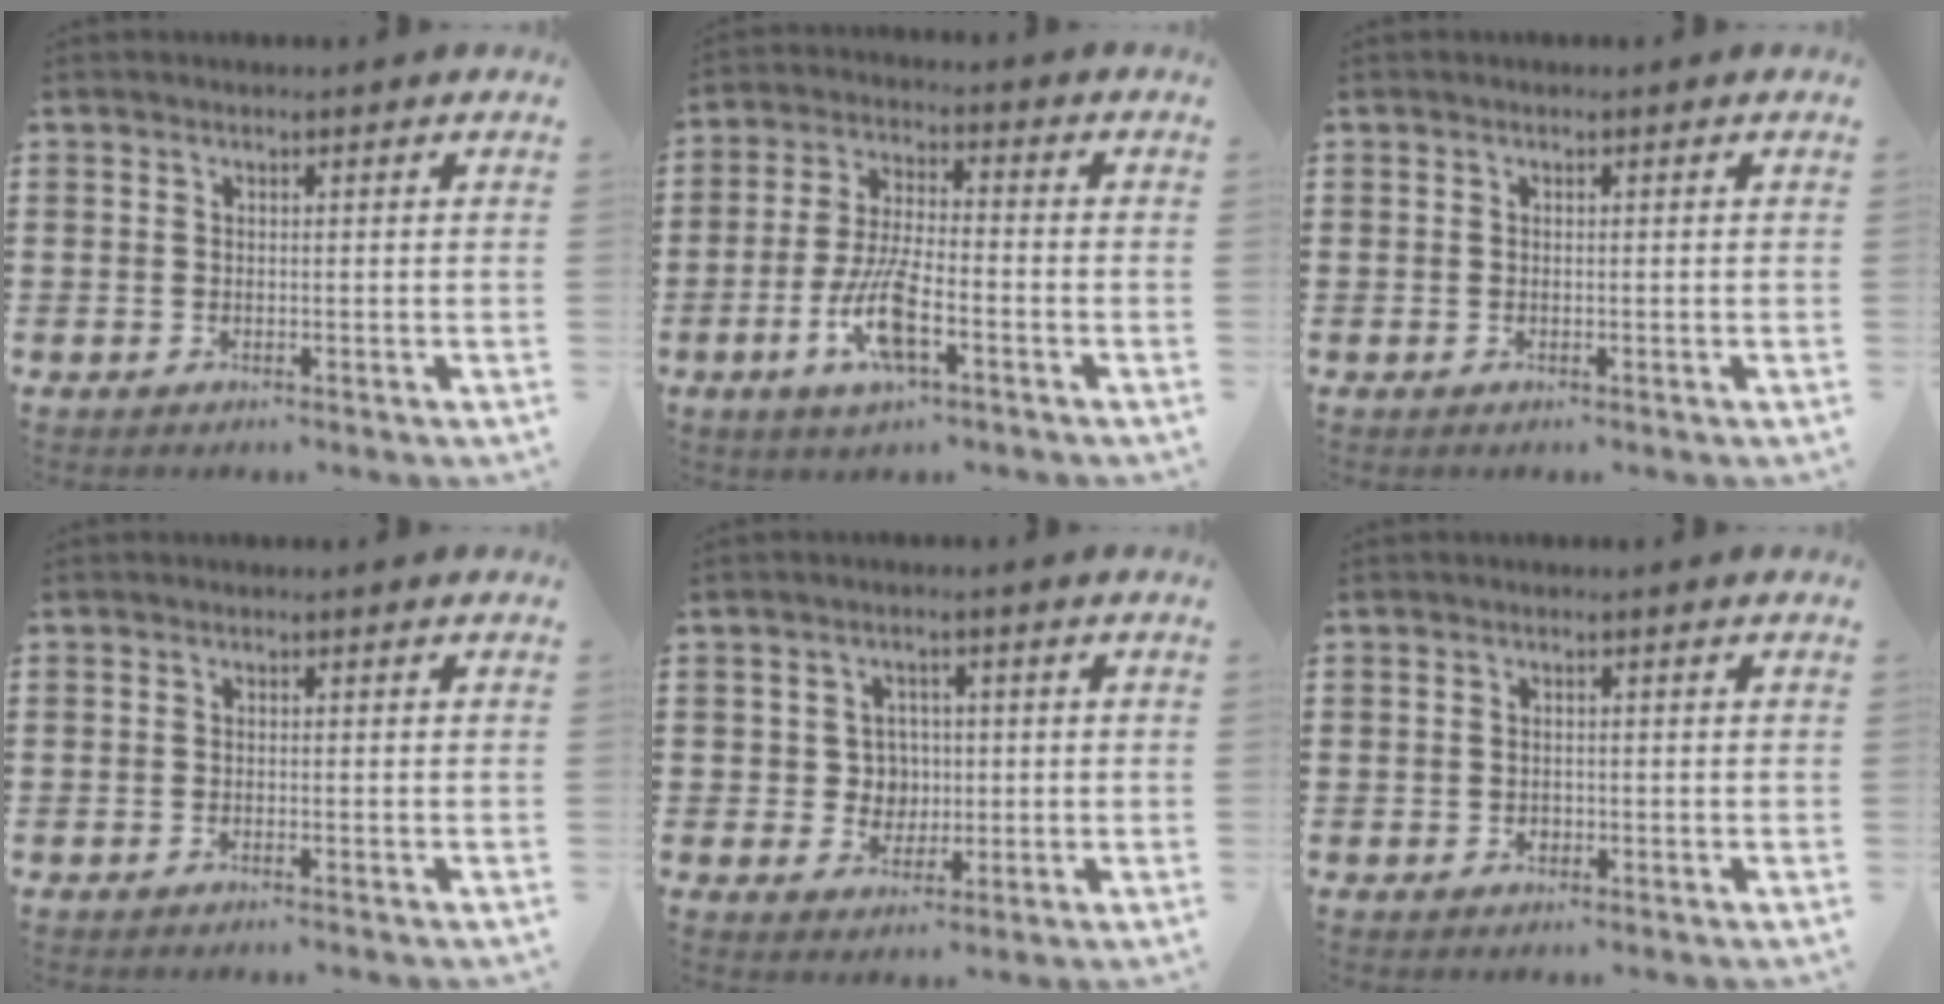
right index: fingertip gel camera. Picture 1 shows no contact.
{"total": 9.3, "force": [-3.7, 2.7, 8.1], "torque": [-0.176, -0.010, -0.070]}
{"total": 0.0}
{"total": 0.6, "force": [-0.6, 0.0, 0.2], "torque": [-0.005, -0.001, -0.012]}
{"total": 3.7, "force": [0.1, 3.6, 1.1], "torque": [-0.031, 0.007, -0.004]}
{"total": 0.9, "force": [-0.3, 0.8, 0.3], "torque": [-0.008, 0.002, -0.007]}